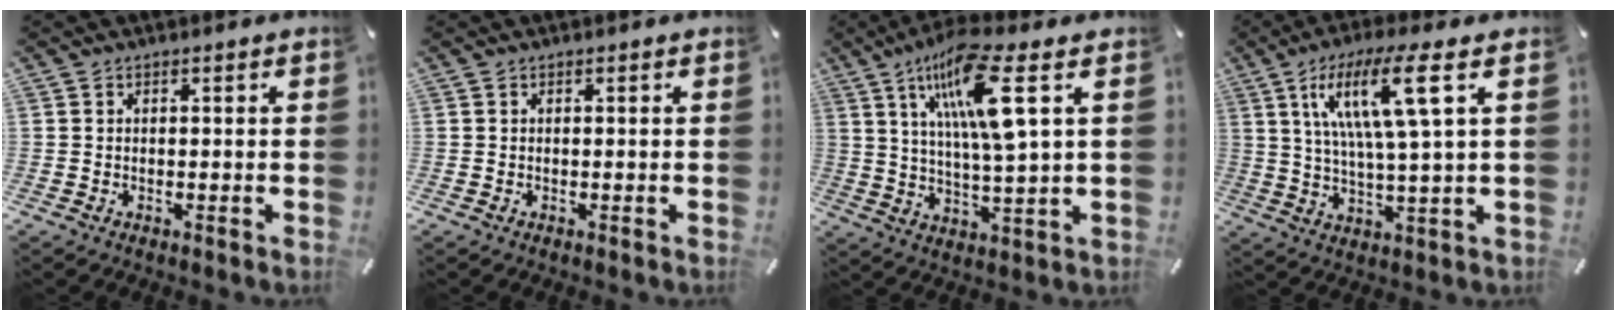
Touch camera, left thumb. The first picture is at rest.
{"total": 0.0}
{"total": 15.0, "force": [7.0, 2.7, 13.0], "torque": [-0.251, -0.009, 0.111]}
{"total": 14.4, "force": [5.9, 1.8, 13.1], "torque": [-0.257, -0.003, 0.090]}